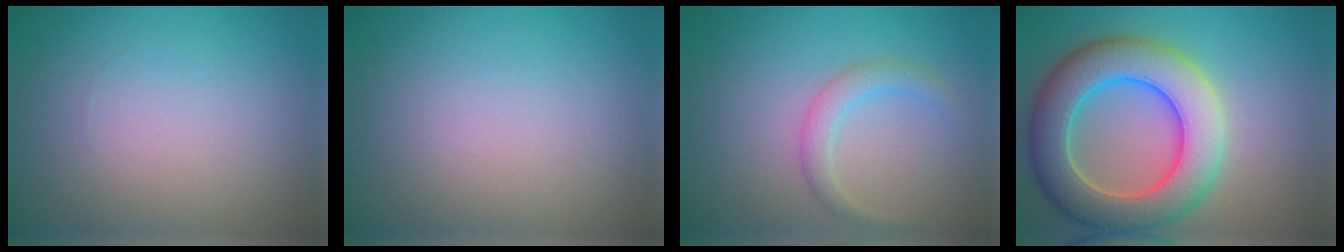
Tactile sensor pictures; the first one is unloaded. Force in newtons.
{"total": 0.0}
{"total": 2.1, "press": 2.1, "slide": 0.0}
{"total": 9.2, "press": 9.2, "slide": 0.6}